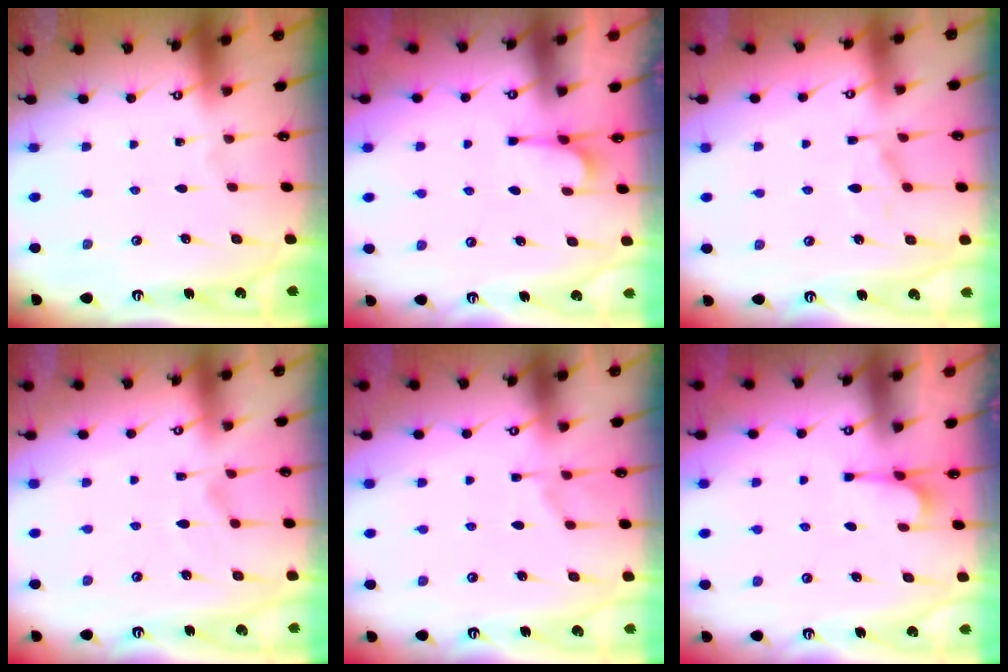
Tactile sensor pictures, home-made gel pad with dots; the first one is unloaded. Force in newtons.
{"total": 2.8, "press": 2.7, "slide": 0.8}
{"total": 1.4, "press": 0.3, "slide": 1.4}
{"total": 2.2, "press": 1.7, "slide": 1.4}
{"total": 1.3, "press": 0.7, "slide": 1.1}
{"total": 2.8, "press": 2.7, "slide": 0.8}